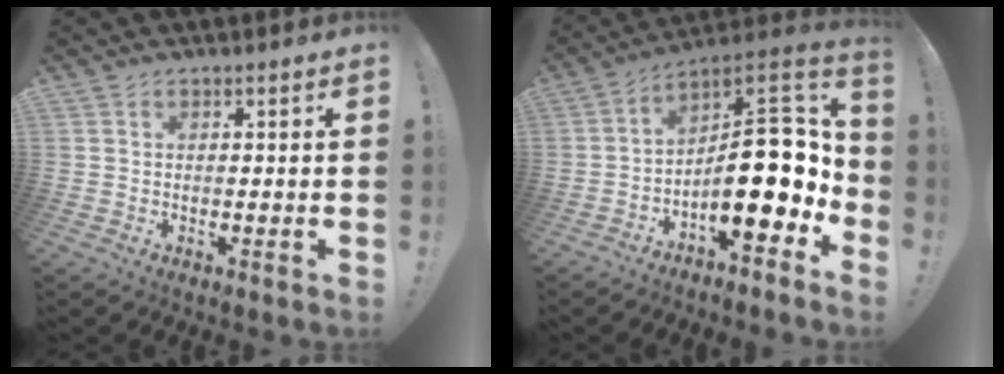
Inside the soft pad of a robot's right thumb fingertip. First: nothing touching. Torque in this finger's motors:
{"motor_torque": [3.05, 1.96, 2.01, -0.76, 0.11]}